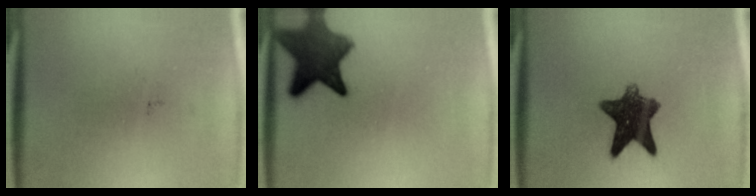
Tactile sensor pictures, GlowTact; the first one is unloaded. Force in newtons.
{"total": 9.4}
{"total": 9.5}